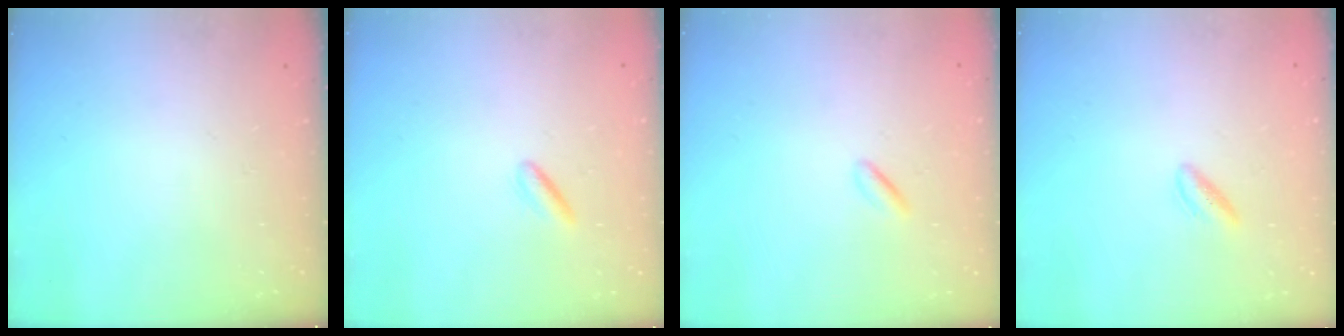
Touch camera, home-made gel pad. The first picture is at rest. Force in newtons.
{"total": 1.3, "press": 1.2, "slide": 0.5}
{"total": 0.6, "press": 0.3, "slide": 0.5}
{"total": 3.1, "press": 2.6, "slide": 1.7}